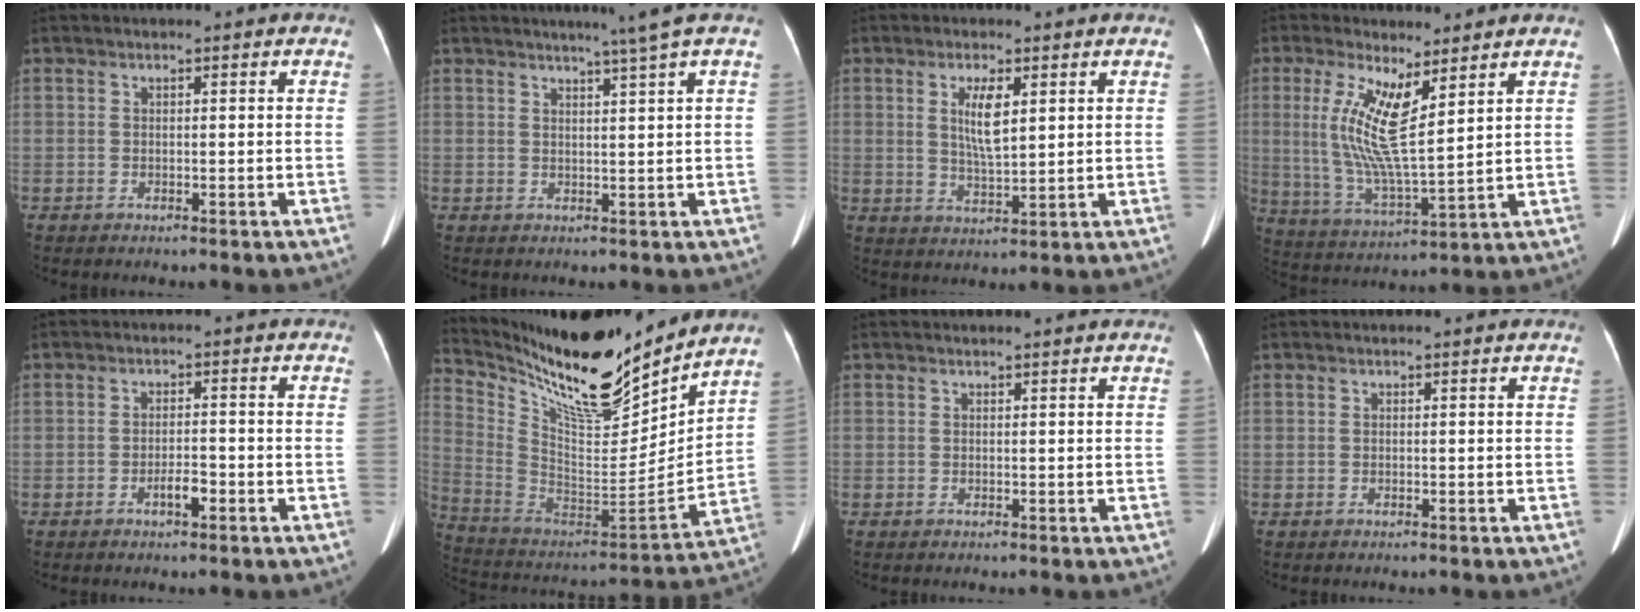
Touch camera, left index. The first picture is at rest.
{"total": 3.4, "force": [2.4, -1.4, 2.1], "torque": [-0.030, -0.008, 0.040]}
{"total": 5.3, "force": [1.8, 1.2, 4.8], "torque": [-0.093, -0.001, 0.037]}
{"total": 10.8, "force": [4.1, 1.7, 9.9], "torque": [-0.211, -0.012, 0.083]}
{"total": 2.6, "force": [-1.4, 0.8, 2.0], "torque": [-0.032, 0.003, -0.026]}
{"total": 22.1, "force": [19.1, 2.8, 10.8], "torque": [-0.209, -0.034, 0.326]}
{"total": 0.7, "force": [0.6, 0.1, 0.1], "torque": [-0.007, 0.012, 0.011]}
{"total": 0.0}